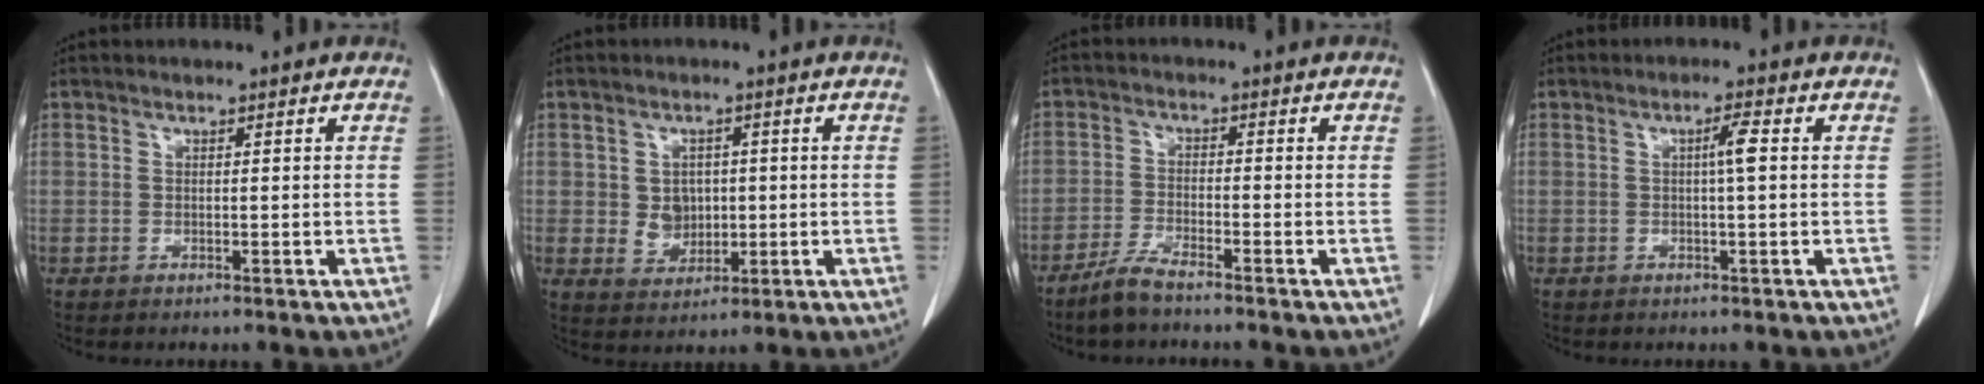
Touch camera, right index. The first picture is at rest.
{"total": 4.5, "force": [0.2, 3.8, 2.3], "torque": [-0.035, 0.006, 0.018]}
{"total": 4.2, "force": [-3.6, 0.3, 2.2], "torque": [-0.050, -0.009, -0.076]}
{"total": 2.4, "force": [0.2, -0.2, 2.4], "torque": [-0.042, 0.003, 0.004]}